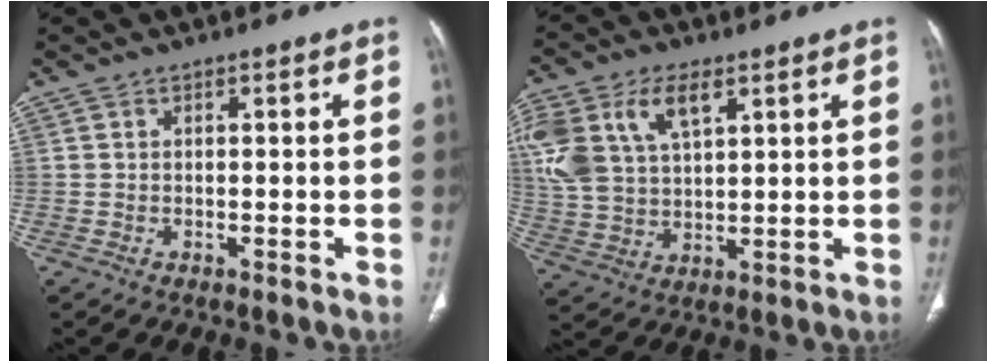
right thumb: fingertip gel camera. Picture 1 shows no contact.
{"total": 17.2, "force": [7.1, 10.0, 12.1], "torque": [-0.274, 0.001, 0.140]}